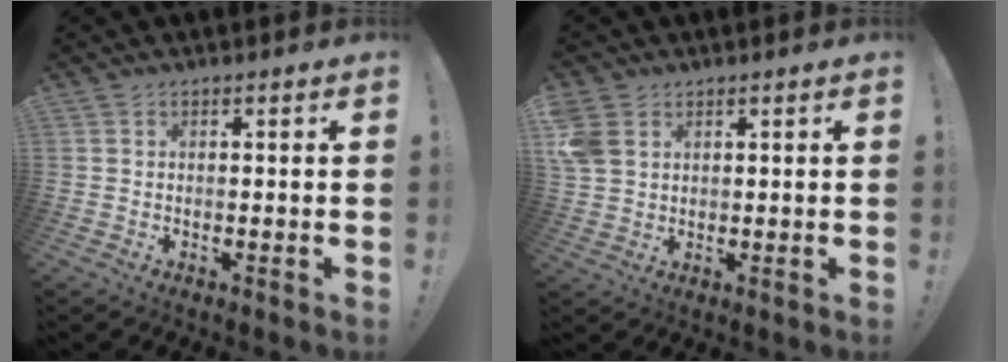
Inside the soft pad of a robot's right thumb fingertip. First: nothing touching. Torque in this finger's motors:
{"motor_torque": [0.62, 1.42, 0.78, 0.18, 0.07]}